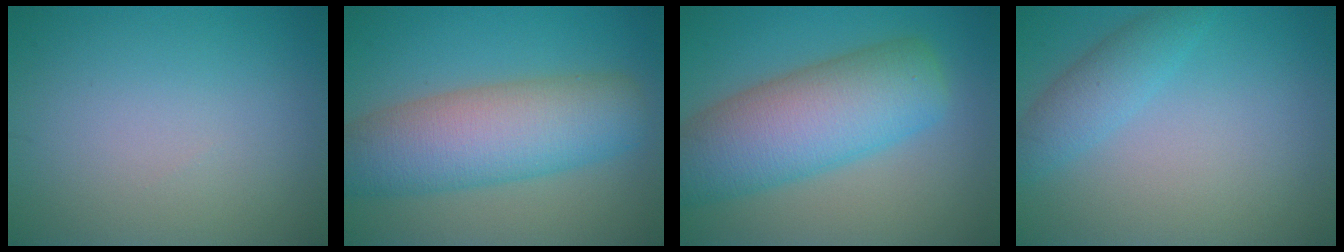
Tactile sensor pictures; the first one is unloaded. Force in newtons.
{"total": 9.0, "press": 9.0, "slide": 0.6}
{"total": 9.6, "press": 9.6, "slide": 0.3}
{"total": 2.7, "press": 2.7, "slide": 0.1}